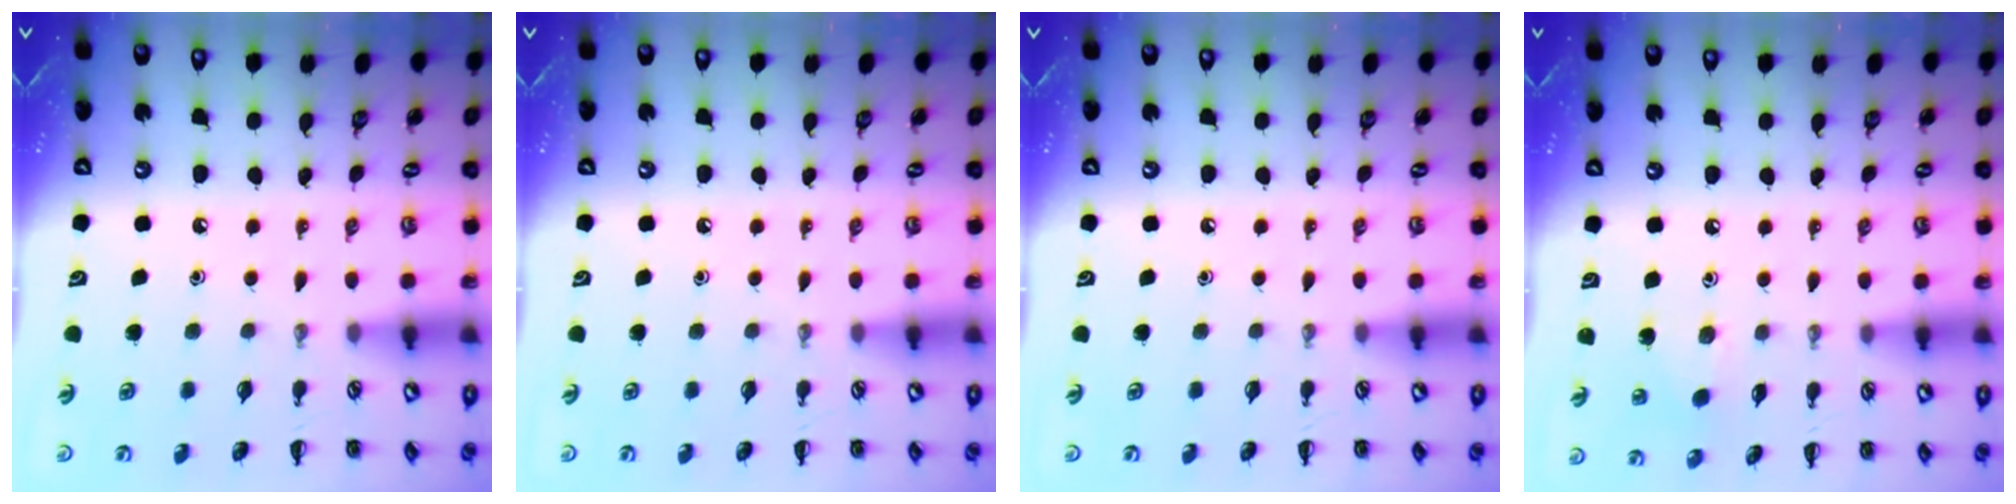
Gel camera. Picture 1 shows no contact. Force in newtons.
{"total": 0.0}
{"total": 0.0}
{"total": 3.5, "press": 3.4, "slide": 0.9}